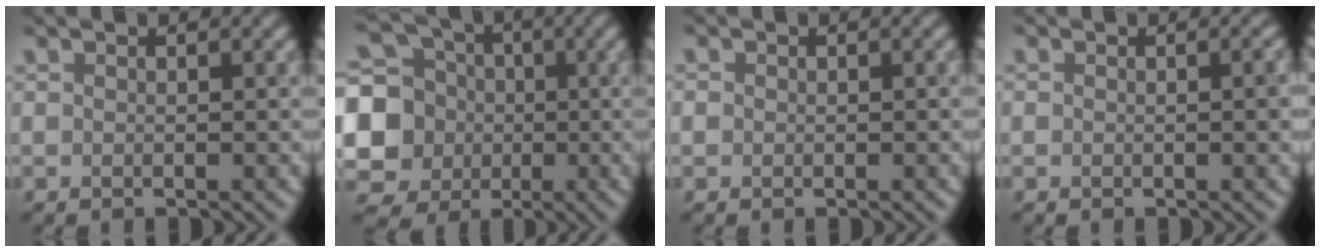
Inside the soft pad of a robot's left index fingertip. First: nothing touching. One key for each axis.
{"total": 10.7, "fx": -0.5, "fy": 9.9, "fz": 4.1, "tx": -0.120, "ty": -0.007, "tz": -0.034}
{"total": 0.8, "fx": 0.2, "fy": 0.7, "fz": 0.3, "tx": -0.002, "ty": -0.003, "tz": -0.002}
{"total": 1.4, "fx": -0.1, "fy": 0.5, "fz": 1.3, "tx": -0.015, "ty": -0.001, "tz": 0.000}